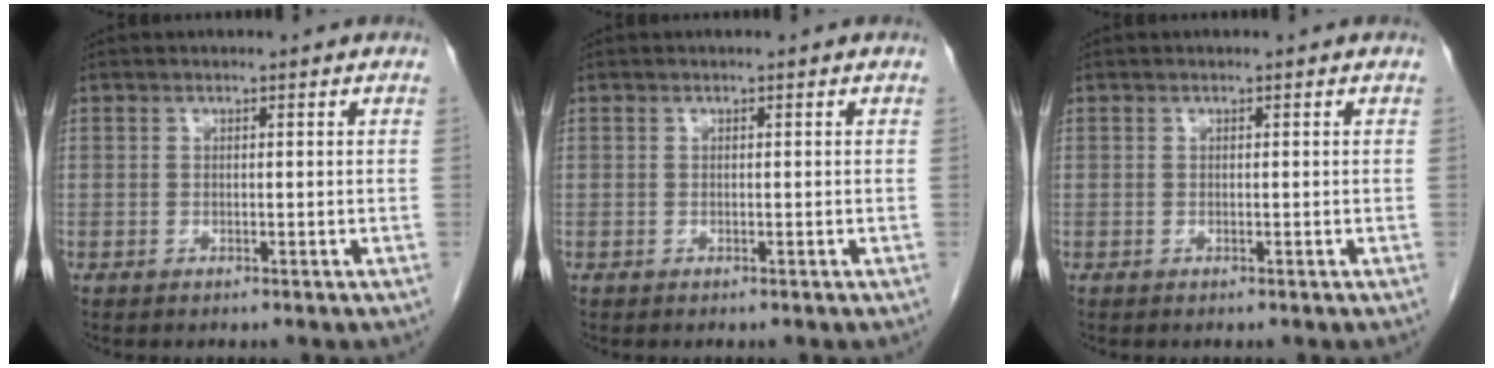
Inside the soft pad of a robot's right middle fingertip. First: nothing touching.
{"total": 0.0}
{"total": 0.0}